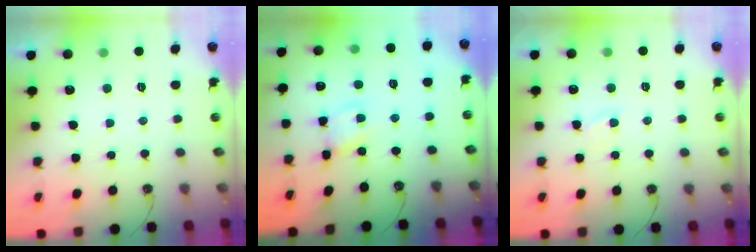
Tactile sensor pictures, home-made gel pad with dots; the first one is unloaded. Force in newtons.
{"total": 2.5, "press": 2.5, "slide": 0.1}
{"total": 0.9, "press": 0.9, "slide": 0.2}